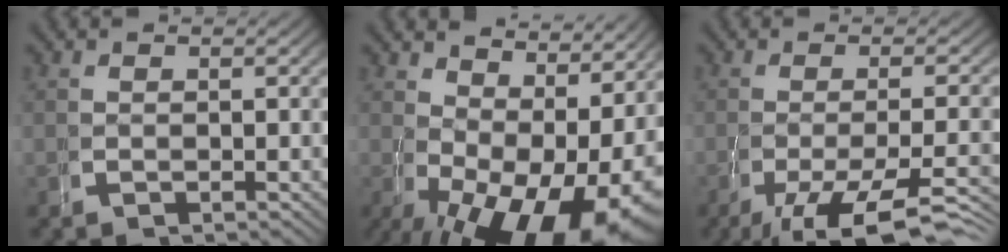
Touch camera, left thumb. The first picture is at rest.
{"total": 11.5, "force": [-1.9, 6.9, 9.0], "torque": [-0.129, -0.058, 0.007]}
{"total": 8.5, "force": [-4.8, 3.4, 6.1], "torque": [-0.095, -0.026, -0.053]}